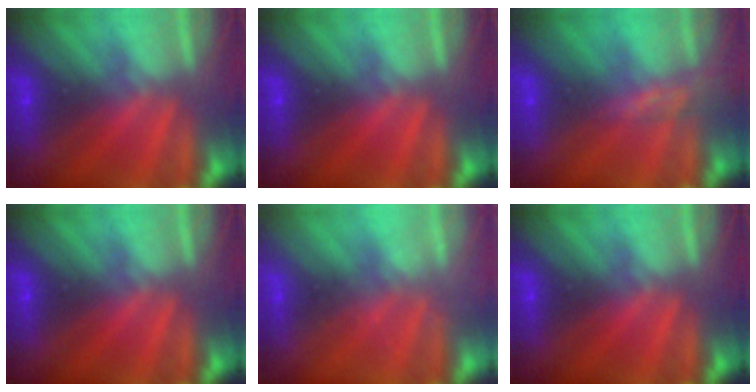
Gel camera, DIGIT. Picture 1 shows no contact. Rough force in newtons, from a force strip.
{"total": 0.0}
{"total": 2.9}
{"total": 0.0}
{"total": 2.2}
{"total": 0.0}